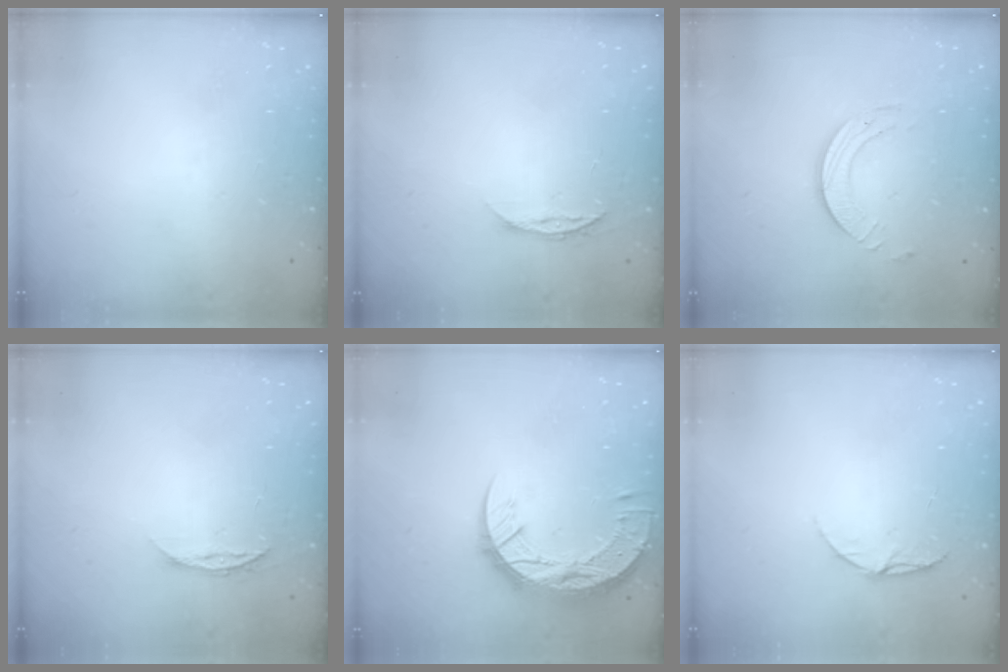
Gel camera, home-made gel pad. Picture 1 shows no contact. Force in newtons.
{"total": 4.9, "press": 4.9, "slide": 0.6}
{"total": 6.9, "press": 6.9, "slide": 0.7}
{"total": 4.9, "press": 4.9, "slide": 0.6}
{"total": 15.7, "press": 15.6, "slide": 1.2}
{"total": 5.6, "press": 5.6, "slide": 0.5}